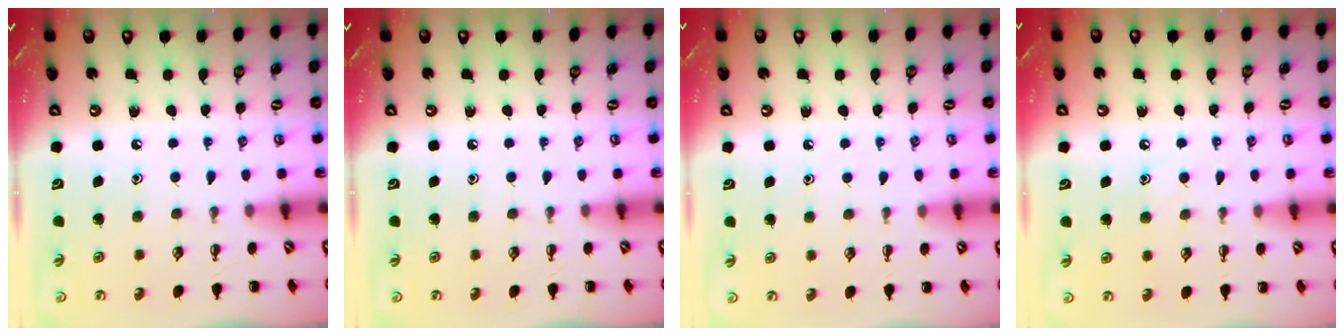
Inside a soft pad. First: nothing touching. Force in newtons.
{"total": 0.0}
{"total": 6.9, "press": 6.6, "slide": 2.1}
{"total": 6.0, "press": 5.9, "slide": 1.4}